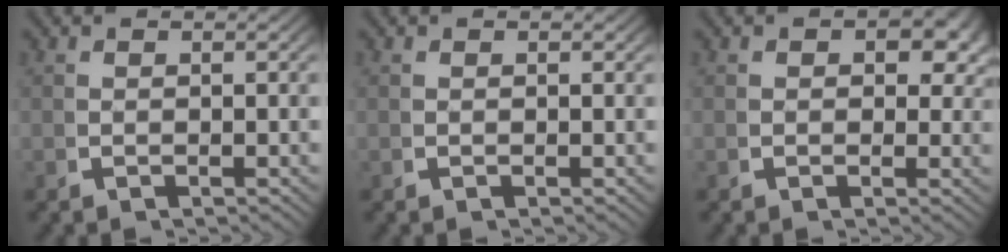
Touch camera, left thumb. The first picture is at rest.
{"total": 0.0}
{"total": 2.9, "force": [0.7, 1.8, 2.1], "torque": [-0.021, -0.008, 0.009]}